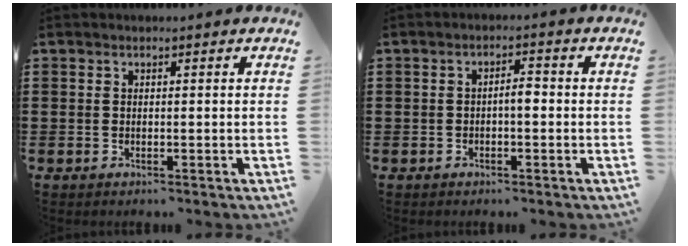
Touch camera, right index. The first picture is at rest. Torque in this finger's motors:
{"motor_torque": [0.57, -0.21, 0.09, 0.04]}